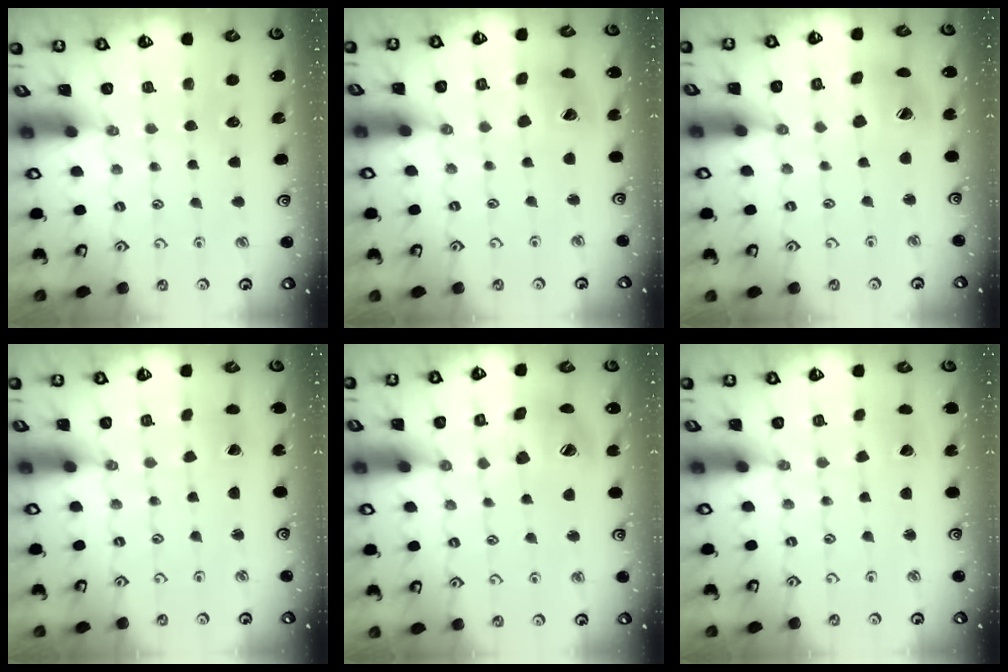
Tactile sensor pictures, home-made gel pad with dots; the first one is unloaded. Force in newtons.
{"total": 9.7, "press": 9.6, "slide": 1.3}
{"total": 10.1, "press": 10.0, "slide": 1.2}
{"total": 0.7, "press": 0.7, "slide": 0.1}
{"total": 14.4, "press": 14.3, "slide": 2.0}
{"total": 2.2, "press": 2.2, "slide": 0.2}